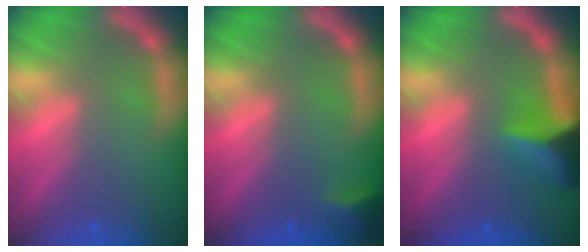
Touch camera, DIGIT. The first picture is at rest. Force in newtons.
{"total": 1.9}
{"total": 6.0}